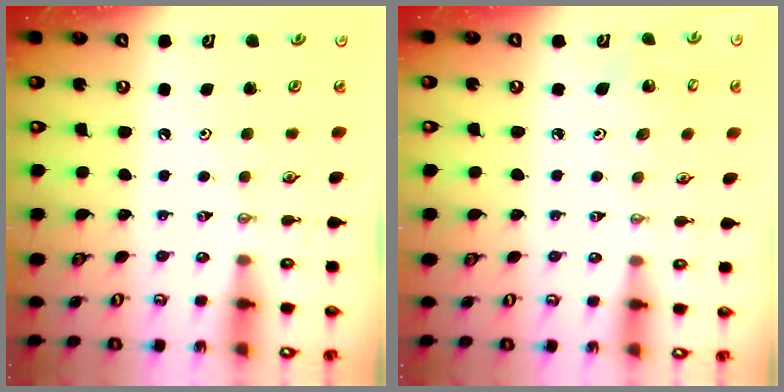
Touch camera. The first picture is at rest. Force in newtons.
{"total": 3.1, "press": 3.1, "slide": 0.2}